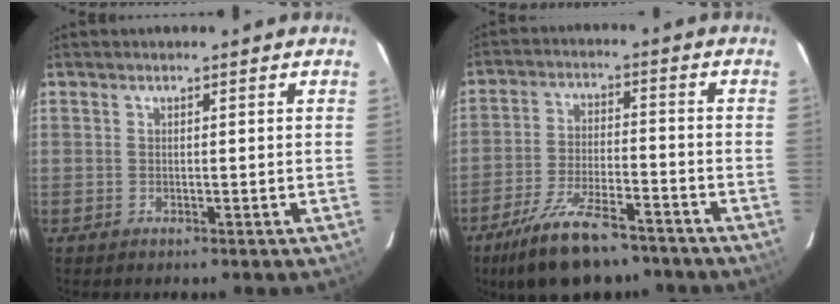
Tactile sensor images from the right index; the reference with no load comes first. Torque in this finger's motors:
{"motor_torque": [1.24, -0.91, 0.53, 0.12]}